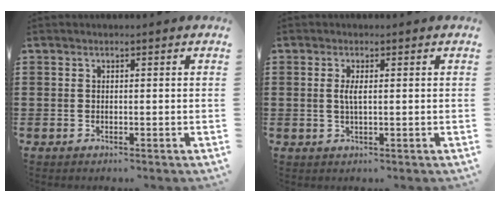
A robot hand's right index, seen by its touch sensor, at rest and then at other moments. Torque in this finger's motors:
{"motor_torque": [0.25, 0.13, 0.28, 0.06]}